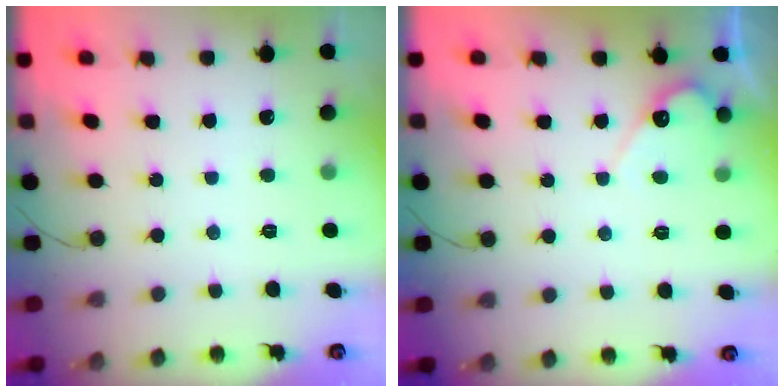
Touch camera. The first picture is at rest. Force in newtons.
{"total": 5.5, "press": 5.5, "slide": 0.3}